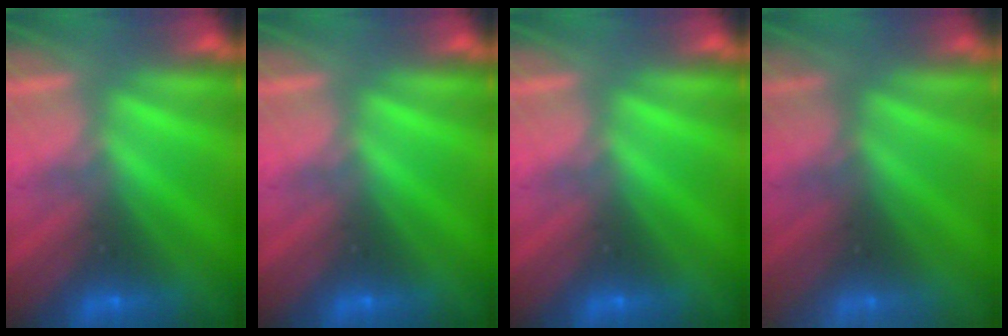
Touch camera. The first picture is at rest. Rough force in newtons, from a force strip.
{"total": 0.0}
{"total": 0.0}
{"total": 3.0}